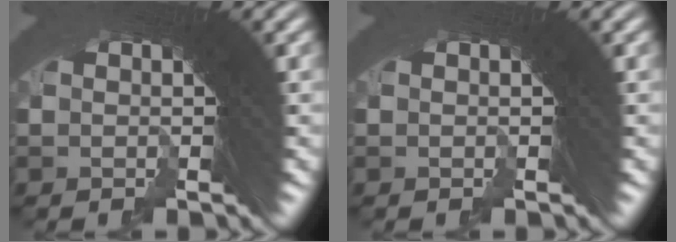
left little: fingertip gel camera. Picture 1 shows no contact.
{"total": 0.0}